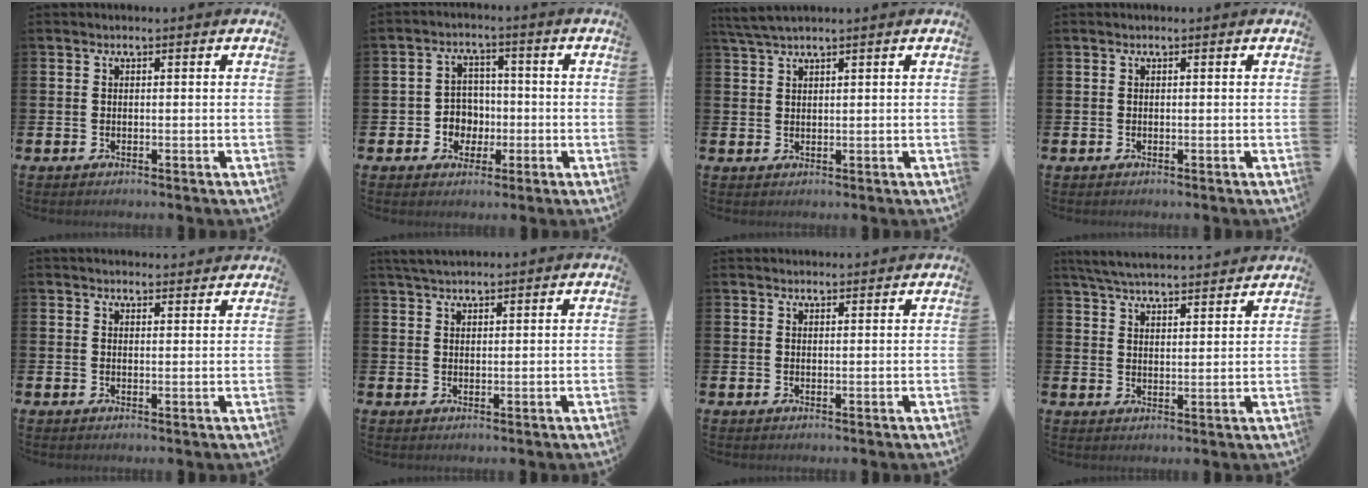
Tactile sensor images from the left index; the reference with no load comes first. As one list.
[{"total": 4.1, "force": [-0.6, 4.0, 0.9], "torque": [-0.026, 0.003, -0.018]}, {"total": 2.5, "force": [2.3, 0.1, 1.1], "torque": [-0.031, 0.000, 0.043]}, {"total": 0.0}, {"total": 2.3, "force": [2.3, 0.4, -0.1], "torque": [0.006, -0.013, 0.041]}, {"total": 2.9, "force": [2.7, 0.7, 0.9], "torque": [-0.022, -0.004, 0.050]}, {"total": 1.5, "force": [1.5, 0.2, 0.0], "torque": [0.009, -0.007, 0.025]}, {"total": 5.4, "force": [5.3, 0.2, 0.8], "torque": [-0.039, -0.029, 0.096]}]